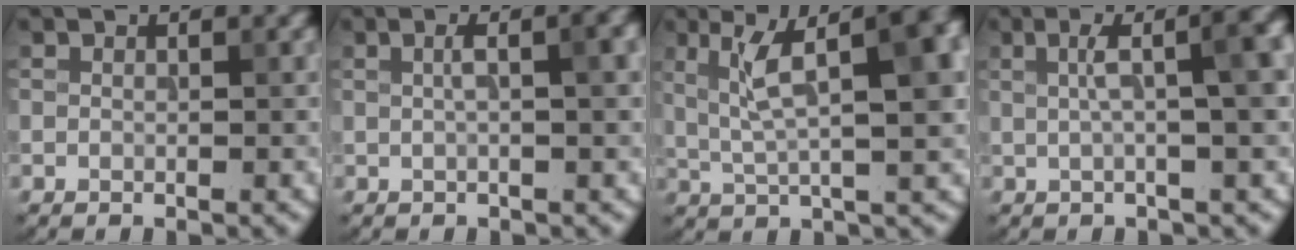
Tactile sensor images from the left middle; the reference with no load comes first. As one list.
[{"total": 5.0, "force": [1.0, 1.8, 4.6], "torque": [-0.046, 0.023, 0.010]}, {"total": 10.5, "force": [3.4, 3.3, 9.3], "torque": [-0.155, 0.018, 0.057]}, {"total": 7.4, "force": [1.7, 2.4, 6.8], "torque": [-0.073, 0.026, 0.024]}]